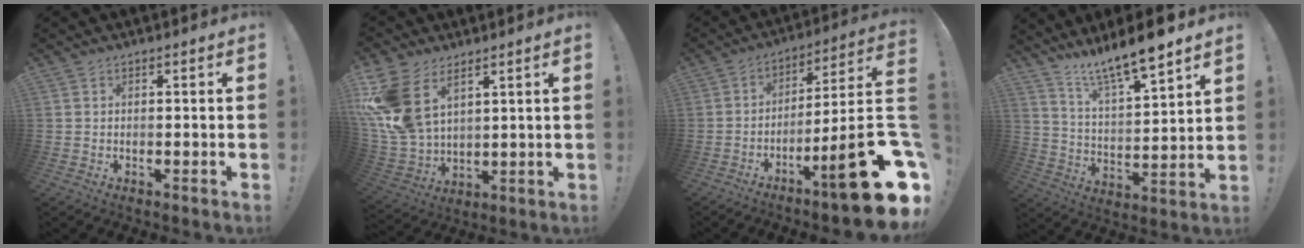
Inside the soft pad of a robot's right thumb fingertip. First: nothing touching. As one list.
[{"total": 15.0, "force": [6.9, 9.6, 9.1], "torque": [-0.204, -0.038, 0.133]}, {"total": 23.4, "force": [-9.4, 3.6, 21.2], "torque": [-0.287, 0.037, -0.146]}, {"total": 12.0, "force": [10.7, 0.8, 5.6], "torque": [-0.104, -0.085, 0.181]}]